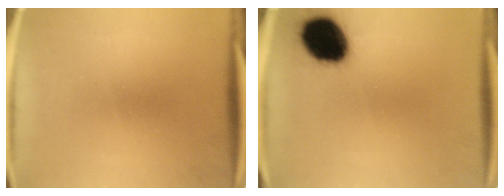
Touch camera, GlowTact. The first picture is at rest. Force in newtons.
{"total": 16.0}